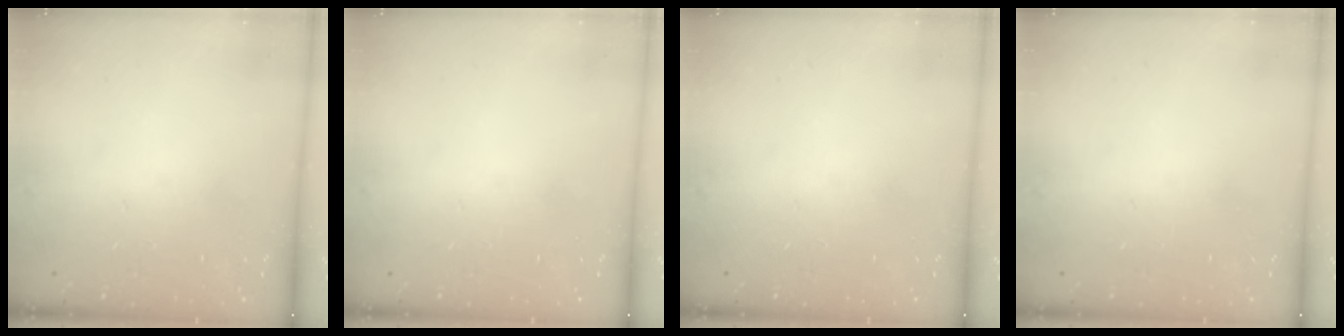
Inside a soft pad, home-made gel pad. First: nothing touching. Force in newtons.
{"total": 0.0}
{"total": 0.0}
{"total": 0.0}